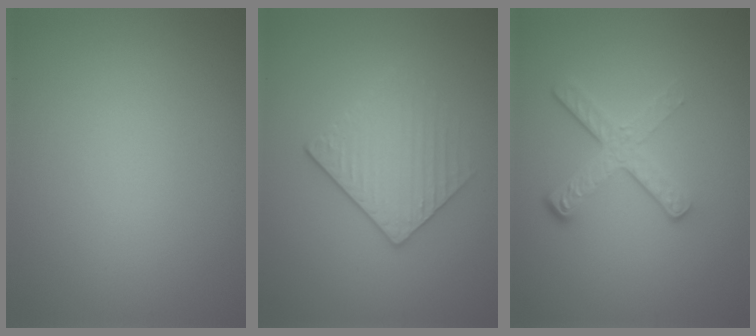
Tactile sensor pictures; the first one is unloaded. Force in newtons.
{"total": 3.1, "press": 2.9, "slide": 1.2}
{"total": 4.1, "press": 2.7, "slide": 3.2}